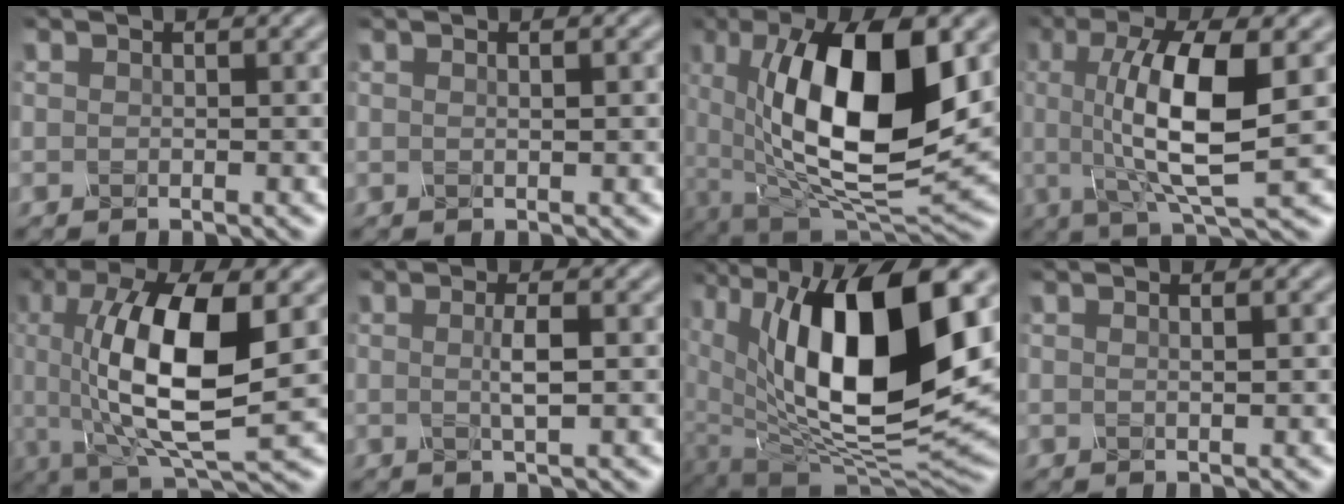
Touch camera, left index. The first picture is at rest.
{"total": 1.5, "force": [0.4, 0.6, 1.3], "torque": [-0.008, 0.001, -0.007]}
{"total": 14.0, "force": [1.8, 5.8, 12.6], "torque": [-0.197, -0.011, 0.029]}
{"total": 9.3, "force": [0.5, 2.8, 8.9], "torque": [-0.148, -0.003, 0.010]}
{"total": 11.4, "force": [0.4, 4.0, 10.6], "torque": [-0.193, -0.001, 0.009]}
{"total": 2.0, "force": [-0.1, 0.4, 2.0], "torque": [-0.037, 0.003, -0.005]}
{"total": 16.5, "force": [3.8, 7.6, 14.1], "torque": [-0.237, -0.008, 0.066]}
{"total": 1.8, "force": [0.5, 0.7, 1.6], "torque": [-0.010, 0.002, -0.009]}